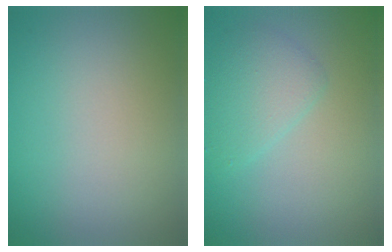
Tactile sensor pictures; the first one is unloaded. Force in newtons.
{"total": 2.6, "press": 2.6, "slide": 0.1}